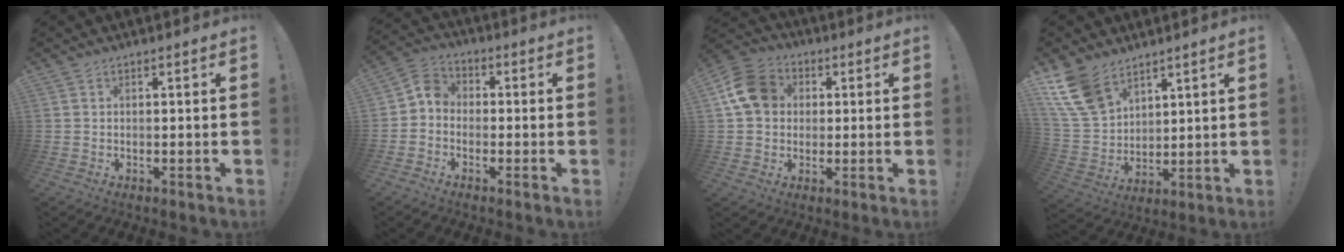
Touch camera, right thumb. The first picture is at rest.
{"total": 5.6, "force": [-2.3, 4.5, 2.5], "torque": [-0.053, 0.026, -0.040]}
{"total": 13.4, "force": [2.9, 11.2, 6.8], "torque": [-0.105, 0.008, 0.062]}
{"total": 14.6, "force": [9.8, 8.6, 6.6], "torque": [-0.129, -0.051, 0.193]}